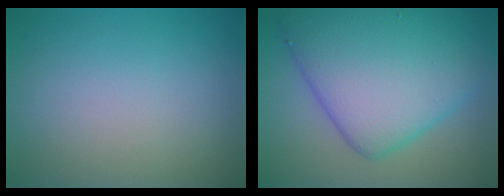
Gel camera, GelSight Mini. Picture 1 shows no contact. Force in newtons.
{"total": 10.4, "press": 10.4, "slide": 0.4}